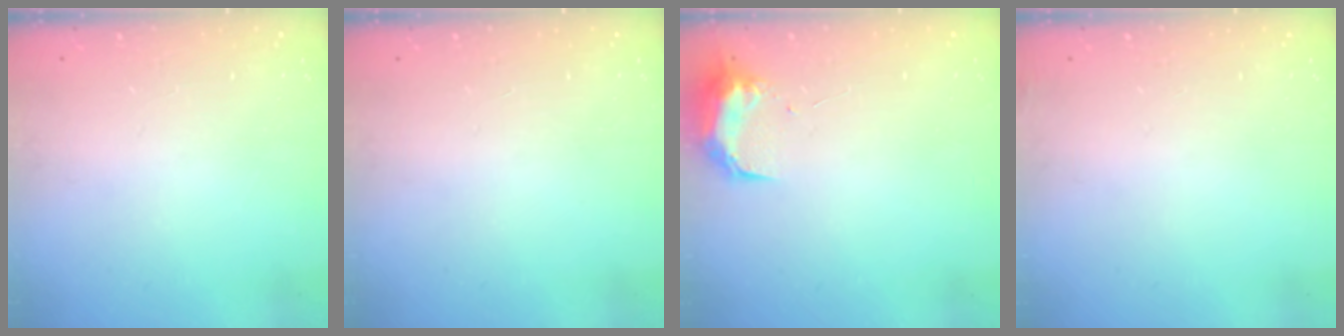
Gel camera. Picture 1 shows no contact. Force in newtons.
{"total": 0.0}
{"total": 9.8, "press": 9.7, "slide": 0.7}
{"total": 3.0, "press": 2.9, "slide": 1.0}